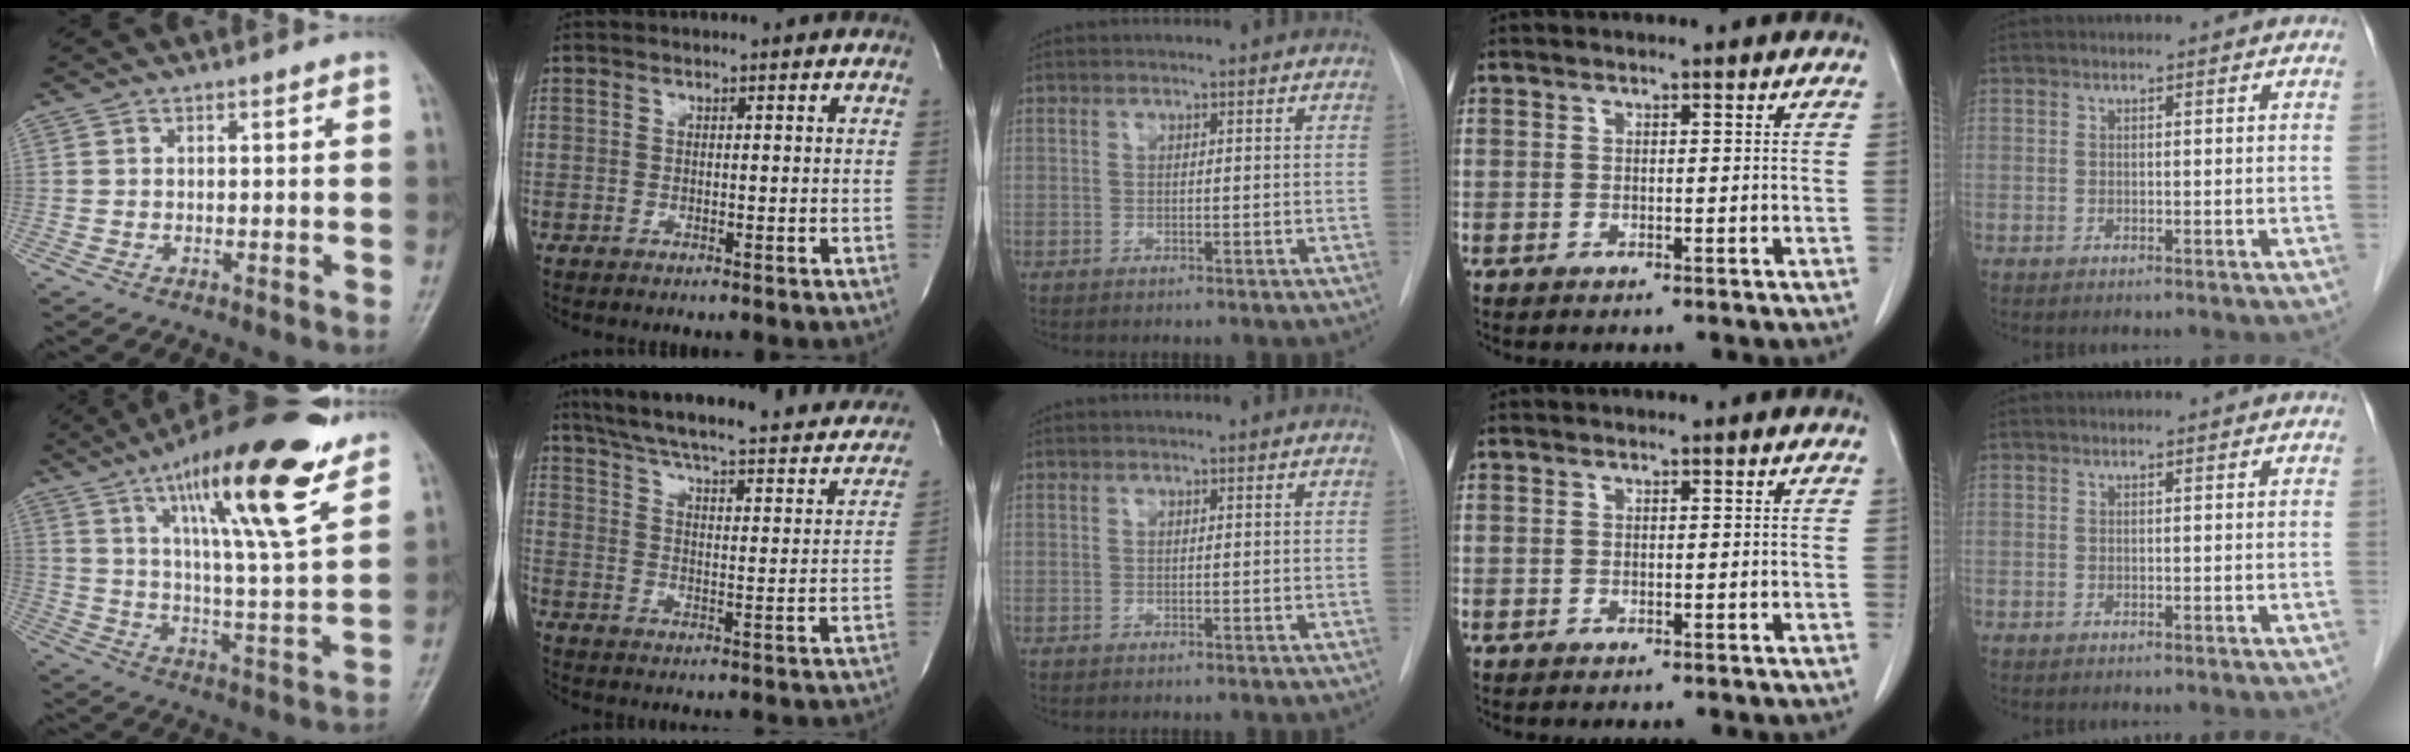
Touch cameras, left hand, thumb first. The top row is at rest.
{"thumb": {"total": 22.1, "force": [13.4, 4.1, 17.1], "torque": [-0.250, -0.055, 0.212]}, "index": {"total": 30.0, "force": [24.6, 6.3, 16.0], "torque": [-0.245, -0.022, 0.302]}}